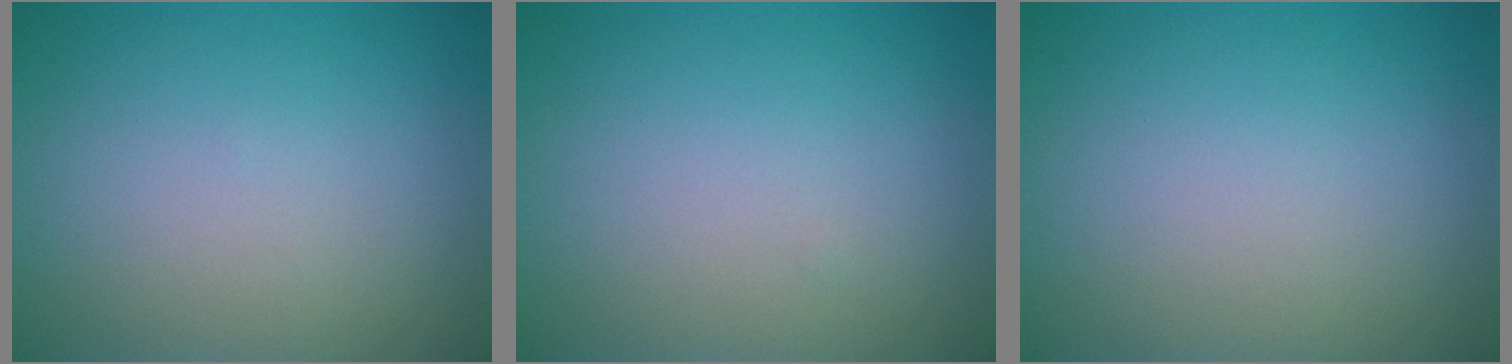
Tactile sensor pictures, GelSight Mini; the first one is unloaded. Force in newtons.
{"total": 0.0}
{"total": 0.0}